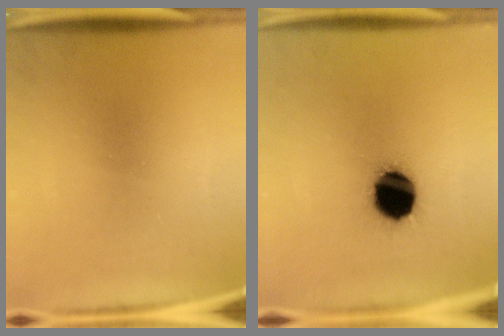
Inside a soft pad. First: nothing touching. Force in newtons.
{"total": 14.7}